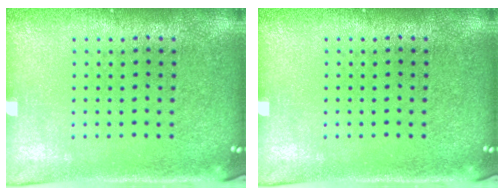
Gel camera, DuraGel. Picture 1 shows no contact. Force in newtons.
{"total": 0.0}